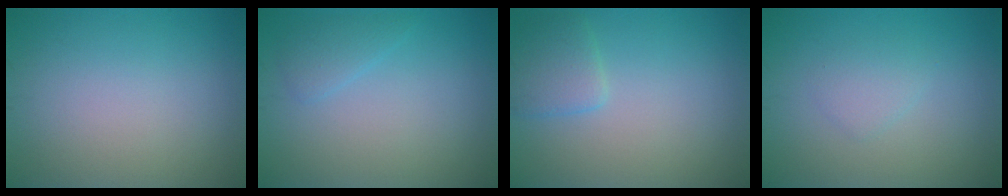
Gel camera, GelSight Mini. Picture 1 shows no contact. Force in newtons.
{"total": 1.4, "press": 1.4, "slide": 0.1}
{"total": 2.2, "press": 2.2, "slide": 0.1}
{"total": 1.4, "press": 1.4, "slide": 0.1}